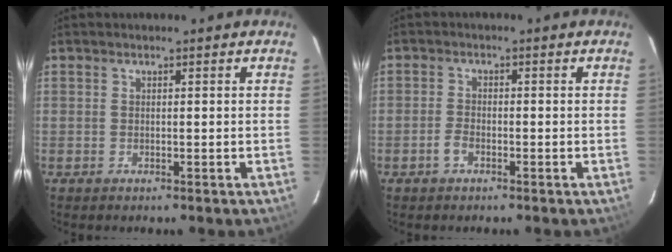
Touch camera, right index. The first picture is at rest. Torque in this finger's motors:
{"motor_torque": [-0.01, -0.07, 0.19, 0.03]}